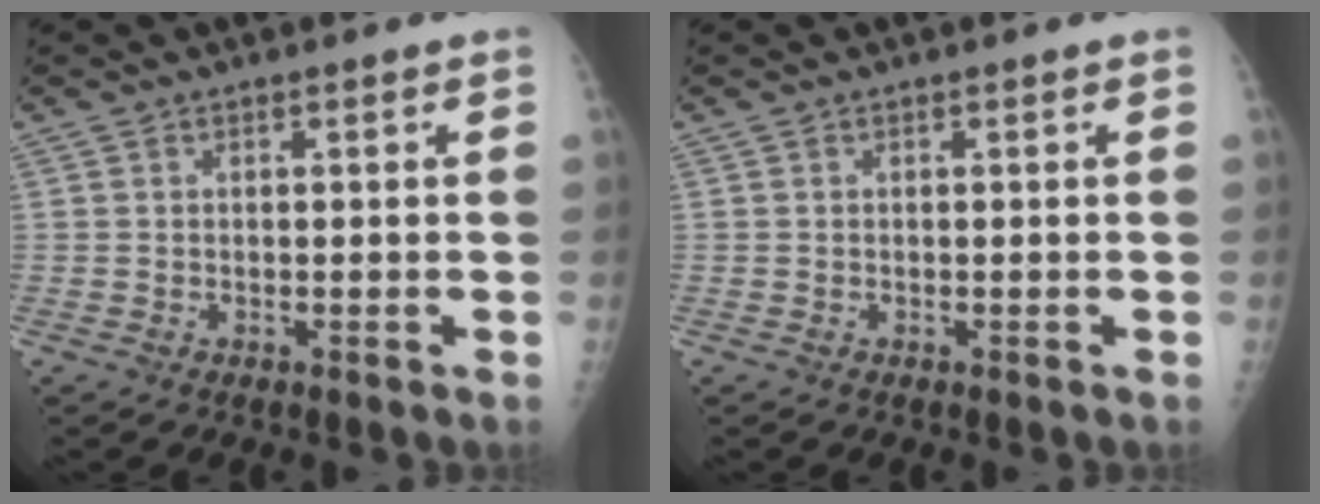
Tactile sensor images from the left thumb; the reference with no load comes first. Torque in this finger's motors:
{"motor_torque": [0.00, 0.00, 0.00, 0.00, 0.00]}